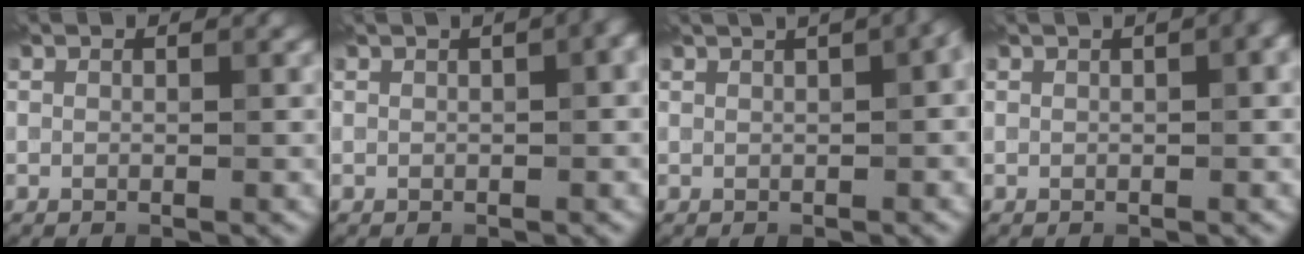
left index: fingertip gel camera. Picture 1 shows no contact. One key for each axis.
{"total": 2.8, "fx": 0.8, "fy": 0.8, "fz": 2.5, "tx": -0.030, "ty": 0.016, "tz": 0.008}
{"total": 5.9, "fx": 2.5, "fy": 2.3, "fz": 4.9, "tx": -0.046, "ty": 0.030, "tz": 0.028}
{"total": 1.9, "fx": 0.5, "fy": 0.4, "fz": 1.8, "tx": -0.019, "ty": 0.013, "tz": 0.006}